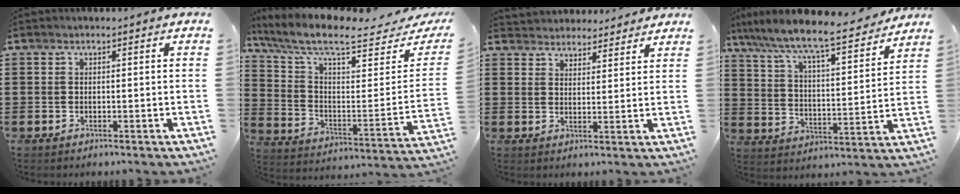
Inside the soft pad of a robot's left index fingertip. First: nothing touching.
{"total": 8.9, "force": [6.9, 1.2, 5.4], "torque": [-0.135, -0.052, 0.116]}
{"total": 3.6, "force": [3.5, 0.8, -0.2], "torque": [-0.009, -0.011, 0.066]}
{"total": 8.0, "force": [7.3, -0.1, 3.4], "torque": [-0.098, -0.056, 0.116]}